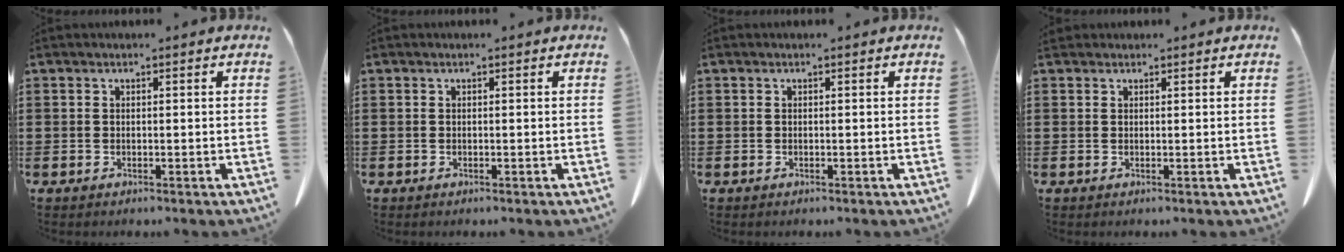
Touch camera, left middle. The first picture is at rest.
{"total": 0.0}
{"total": 0.0}
{"total": 0.8, "force": [0.7, 0.3, 0.1], "torque": [-0.005, 0.000, 0.015]}